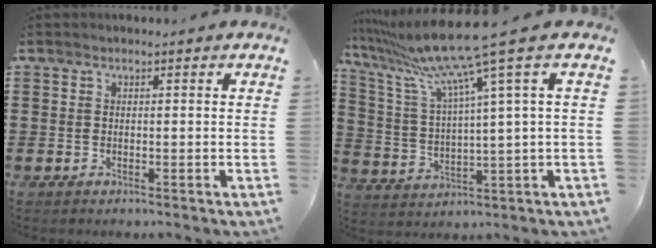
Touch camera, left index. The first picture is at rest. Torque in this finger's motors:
{"motor_torque": [1.49, -0.64, 0.92, 0.21]}